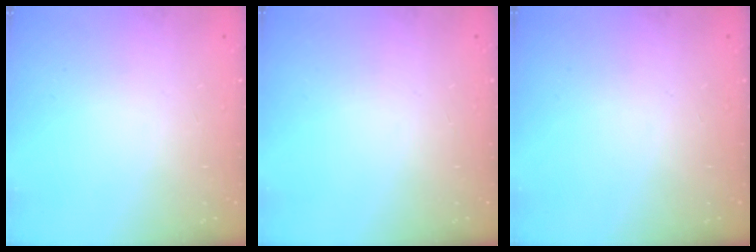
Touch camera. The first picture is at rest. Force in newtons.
{"total": 0.0}
{"total": 0.0}